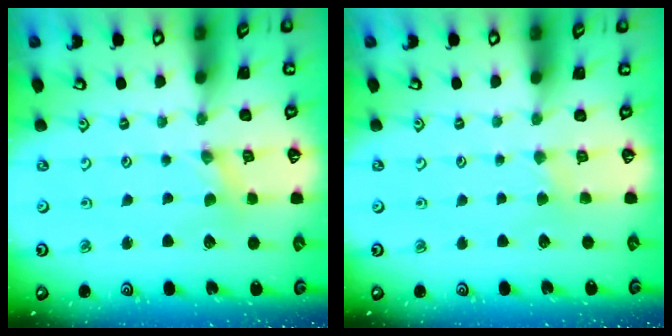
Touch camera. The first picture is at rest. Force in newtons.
{"total": 2.0, "press": 2.0, "slide": 0.3}